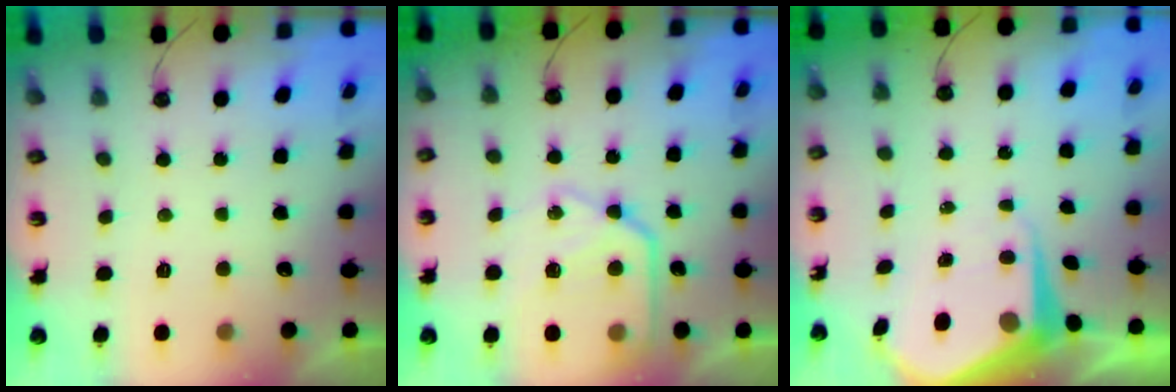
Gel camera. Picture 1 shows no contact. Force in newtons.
{"total": 17.3, "press": 17.2, "slide": 1.5}
{"total": 8.3, "press": 8.2, "slide": 0.8}